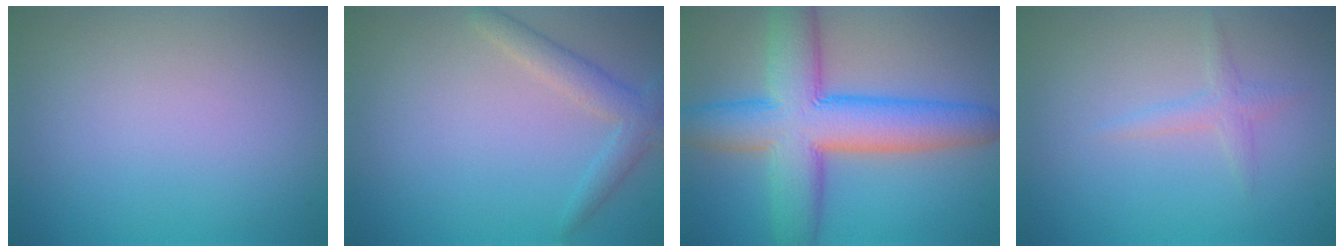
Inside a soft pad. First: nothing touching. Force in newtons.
{"total": 2.6, "press": 2.6, "slide": 0.1}
{"total": 10.5, "press": 10.5, "slide": 0.4}
{"total": 1.3, "press": 1.3, "slide": 0.1}